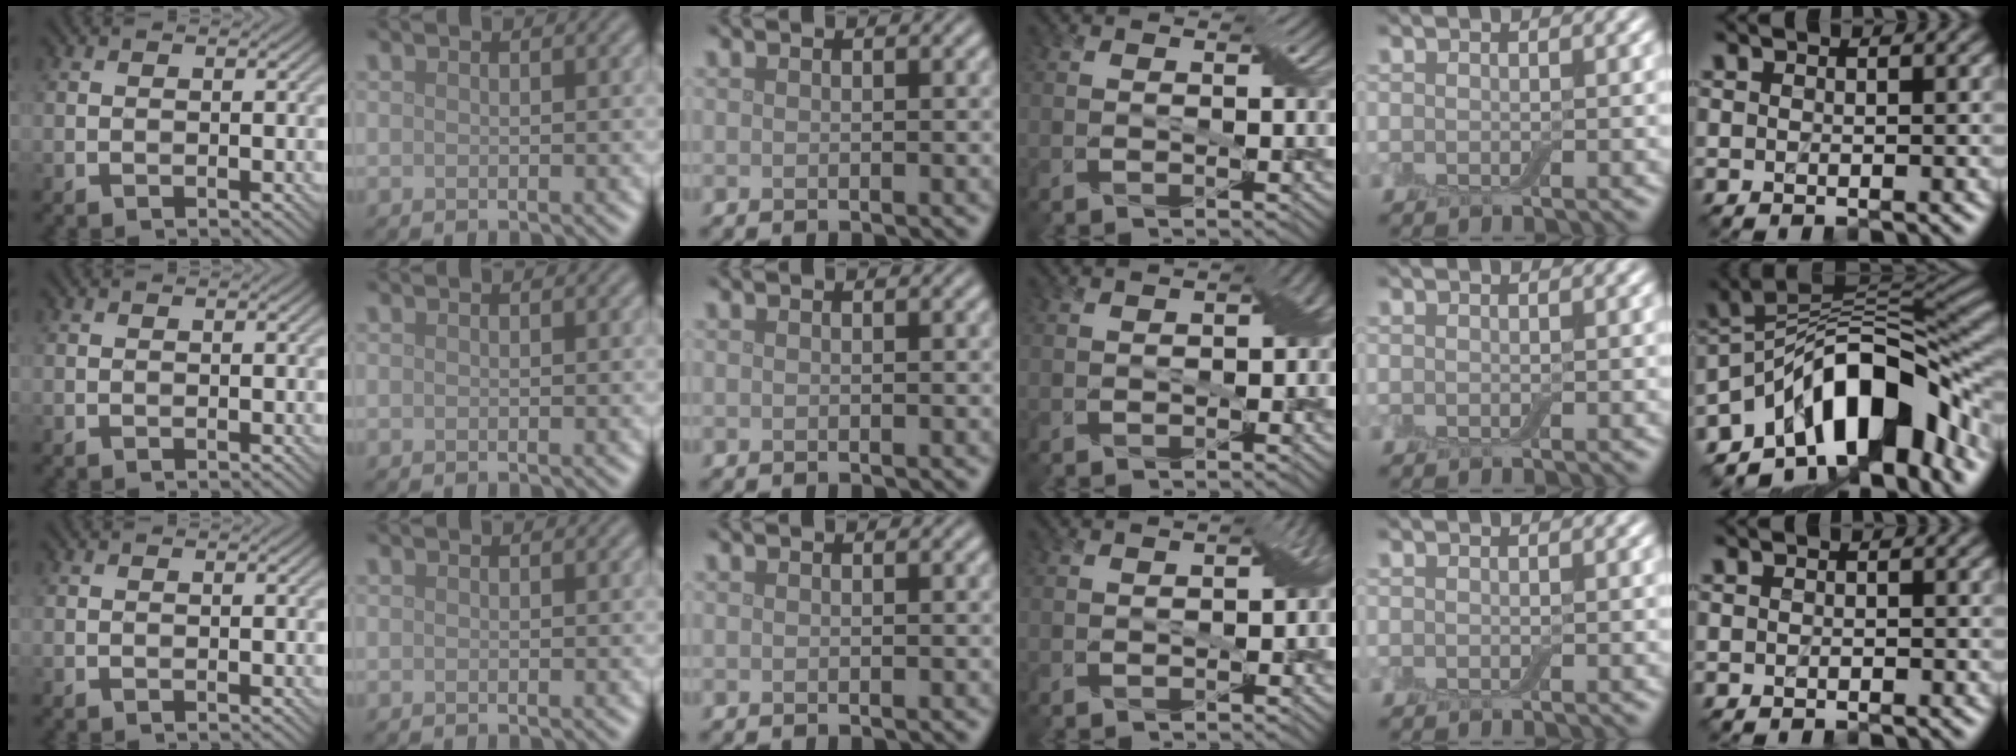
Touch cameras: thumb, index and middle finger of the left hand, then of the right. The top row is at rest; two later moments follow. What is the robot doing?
{"motion": "pour", "object": "bottle"}